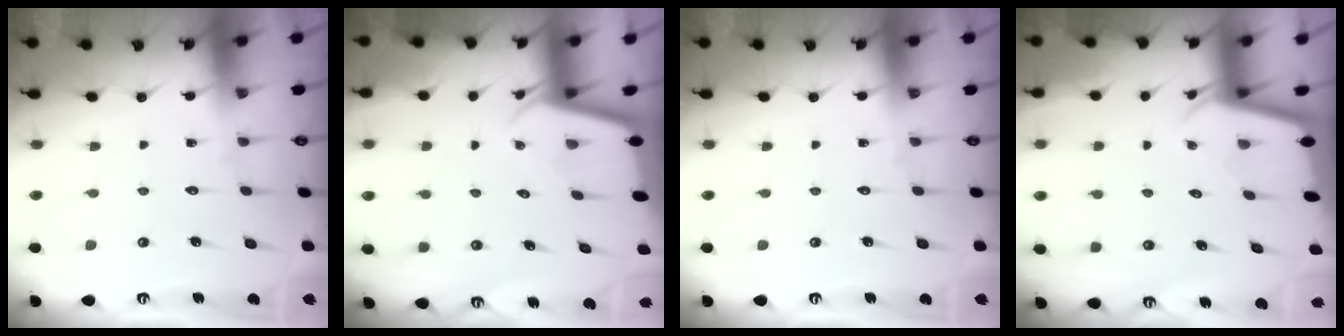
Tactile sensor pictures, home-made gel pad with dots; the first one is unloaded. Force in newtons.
{"total": 2.5, "press": 2.5, "slide": 0.1}
{"total": 0.0}
{"total": 2.3, "press": 2.3, "slide": 0.1}